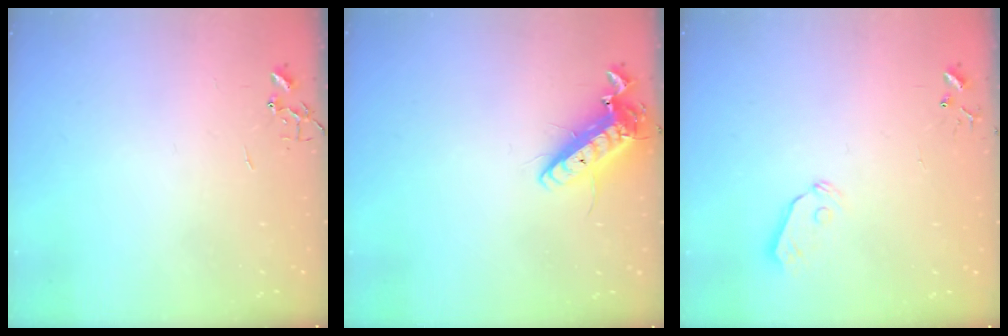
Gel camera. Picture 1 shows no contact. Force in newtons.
{"total": 14.5, "press": 14.2, "slide": 2.9}
{"total": 6.1, "press": 6.1, "slide": 0.5}